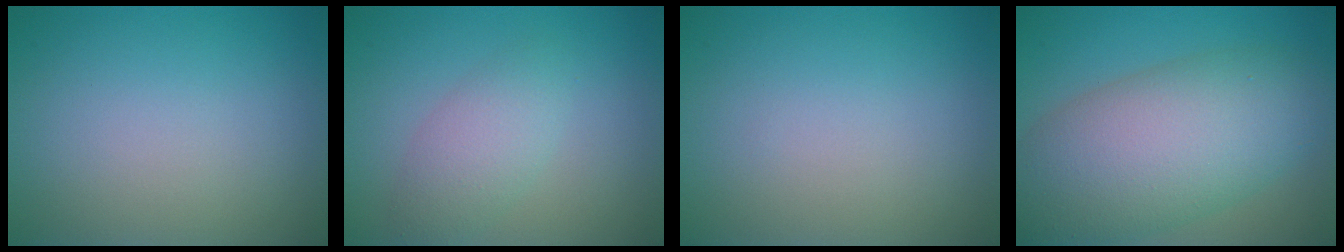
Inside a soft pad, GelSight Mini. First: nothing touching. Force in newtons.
{"total": 3.0, "press": 3.0, "slide": 0.0}
{"total": 0.0}
{"total": 10.5, "press": 10.5, "slide": 0.6}